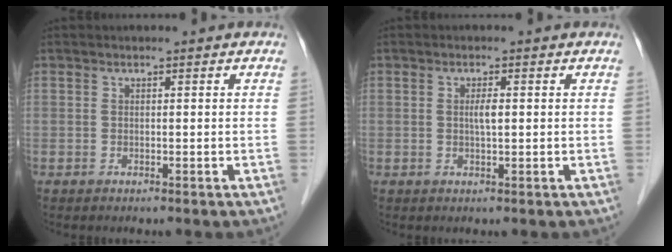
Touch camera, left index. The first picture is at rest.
{"total": 1.6, "force": [-0.1, 0.2, 1.6], "torque": [-0.030, -0.002, -0.001]}